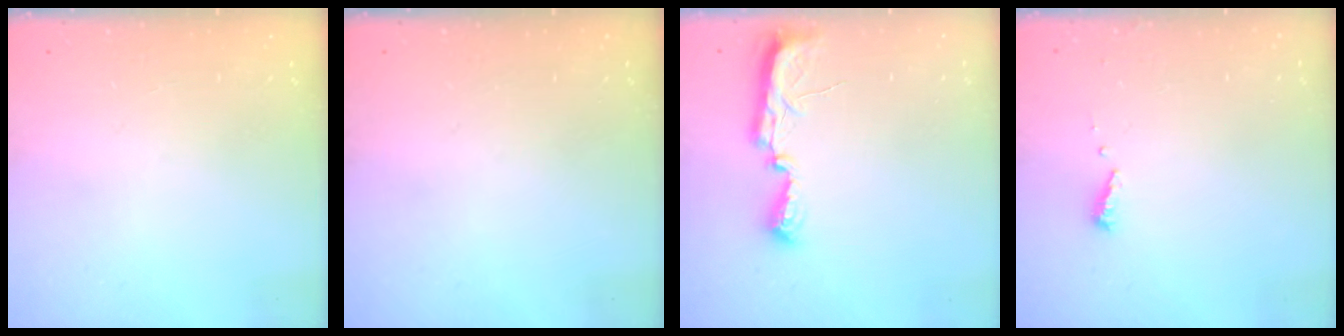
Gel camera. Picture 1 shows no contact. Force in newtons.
{"total": 0.0}
{"total": 7.7, "press": 7.7, "slide": 0.7}
{"total": 5.3, "press": 5.3, "slide": 0.5}